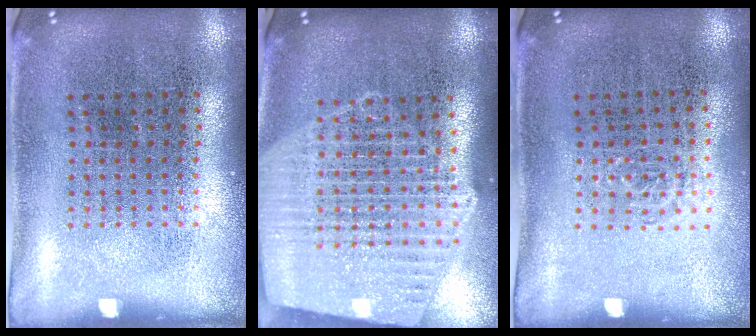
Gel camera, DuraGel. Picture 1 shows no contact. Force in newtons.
{"total": 2.4, "press": 2.2, "slide": 1.1}
{"total": 0.6, "press": 0.5, "slide": 0.3}